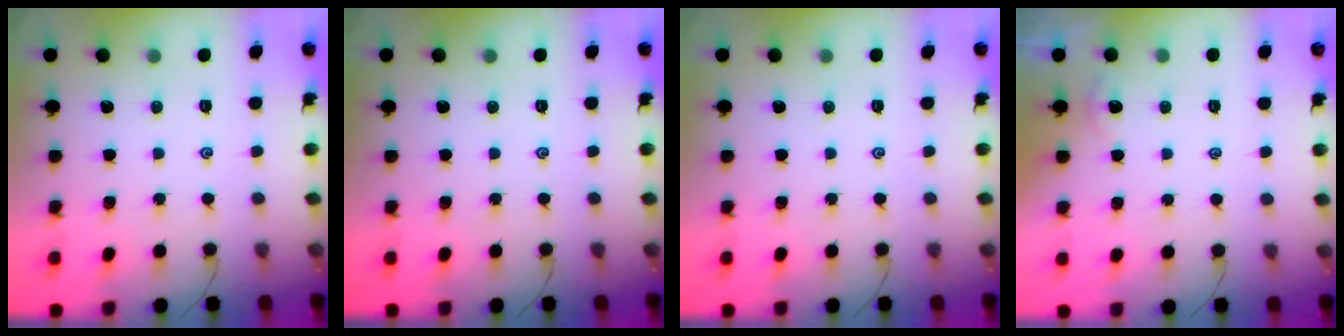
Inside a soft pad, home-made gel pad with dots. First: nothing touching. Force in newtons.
{"total": 0.0}
{"total": 0.0}
{"total": 0.0}